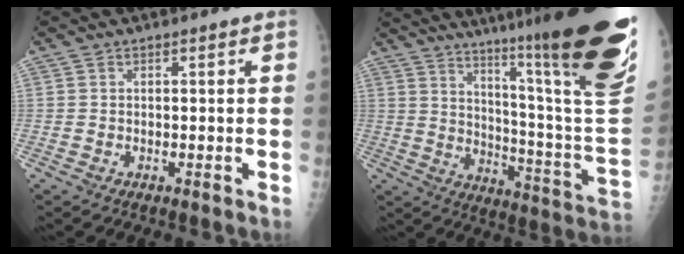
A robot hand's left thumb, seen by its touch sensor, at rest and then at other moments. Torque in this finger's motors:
{"motor_torque": [3.55, 1.15, 1.54, -1.23, 0.54]}